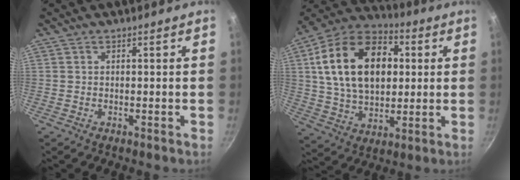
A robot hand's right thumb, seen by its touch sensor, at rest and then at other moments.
{"total": 23.1, "force": [4.4, 15.2, 16.8], "torque": [-0.266, 0.014, 0.068]}